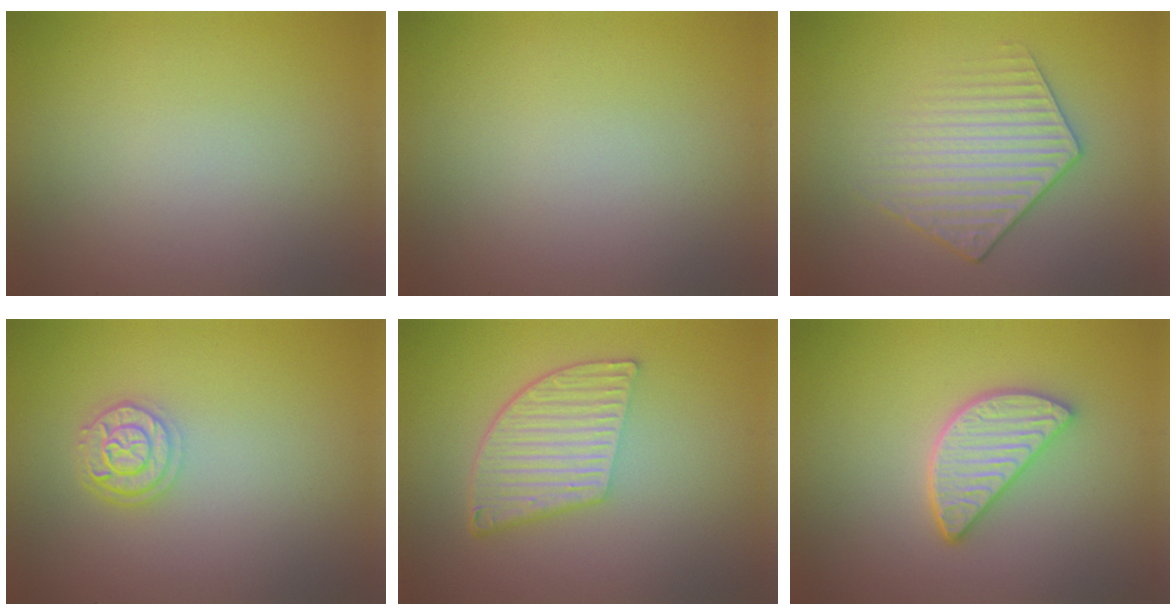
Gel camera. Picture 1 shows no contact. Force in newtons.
{"total": 0.0}
{"total": 3.5, "press": 3.2, "slide": 1.4}
{"total": 2.8, "press": 2.3, "slide": 1.5}
{"total": 5.5, "press": 3.8, "slide": 4.0}
{"total": 4.2, "press": 3.4, "slide": 2.5}